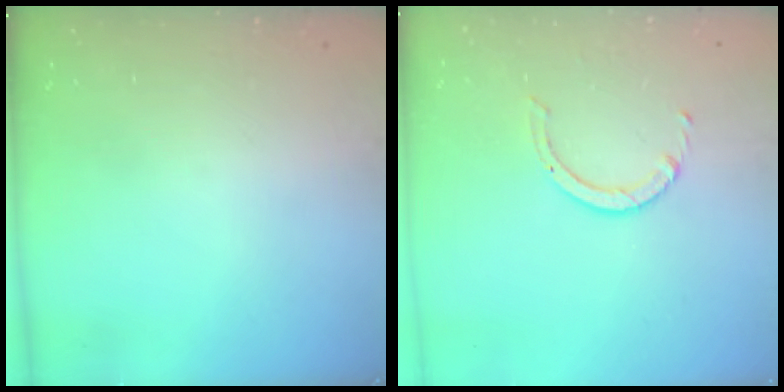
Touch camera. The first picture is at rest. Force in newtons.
{"total": 2.5, "press": 2.5, "slide": 0.2}